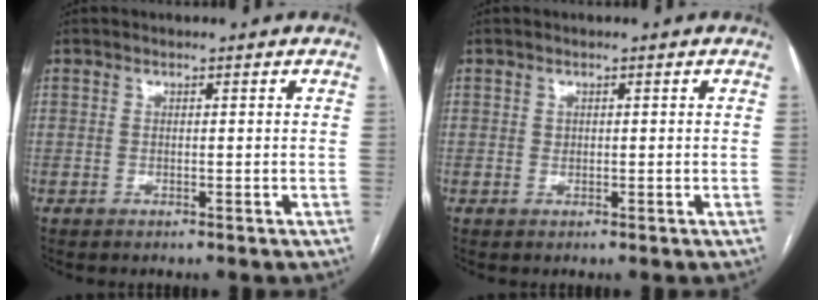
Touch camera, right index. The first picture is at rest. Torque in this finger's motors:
{"motor_torque": [-0.06, 0.03, 0.03, 0.01]}